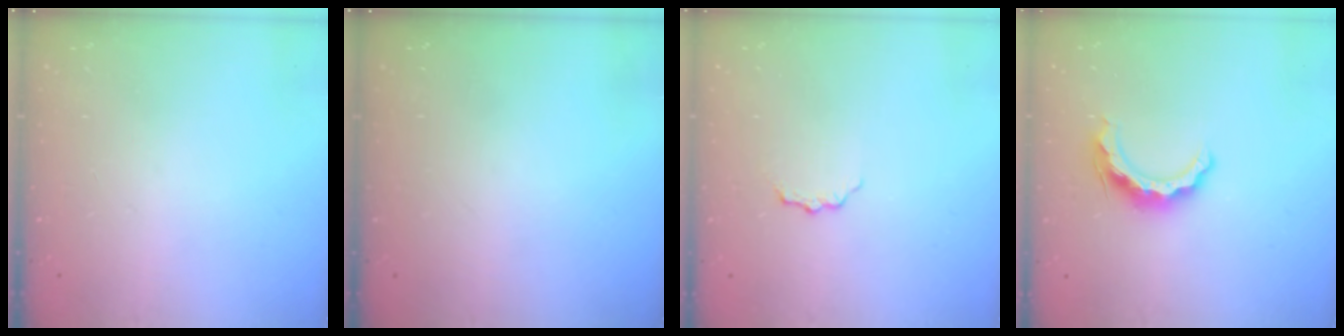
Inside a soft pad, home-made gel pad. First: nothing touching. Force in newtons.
{"total": 0.0}
{"total": 3.8, "press": 3.8, "slide": 0.5}
{"total": 10.0, "press": 10.0, "slide": 1.3}